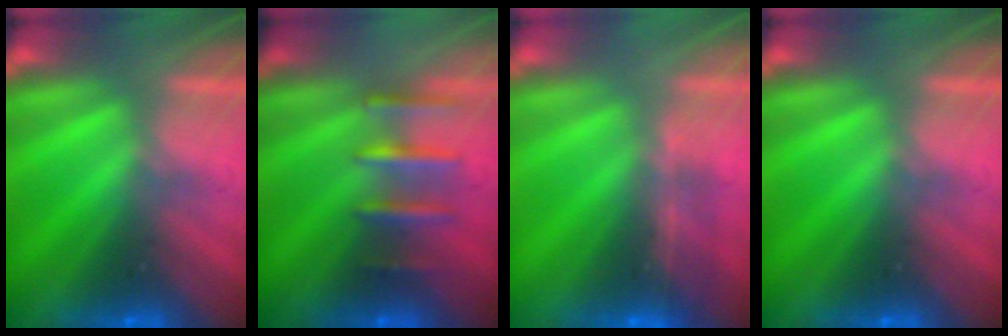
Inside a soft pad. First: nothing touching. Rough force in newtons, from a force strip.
{"total": 2.5}
{"total": 1.3}
{"total": 0.0}